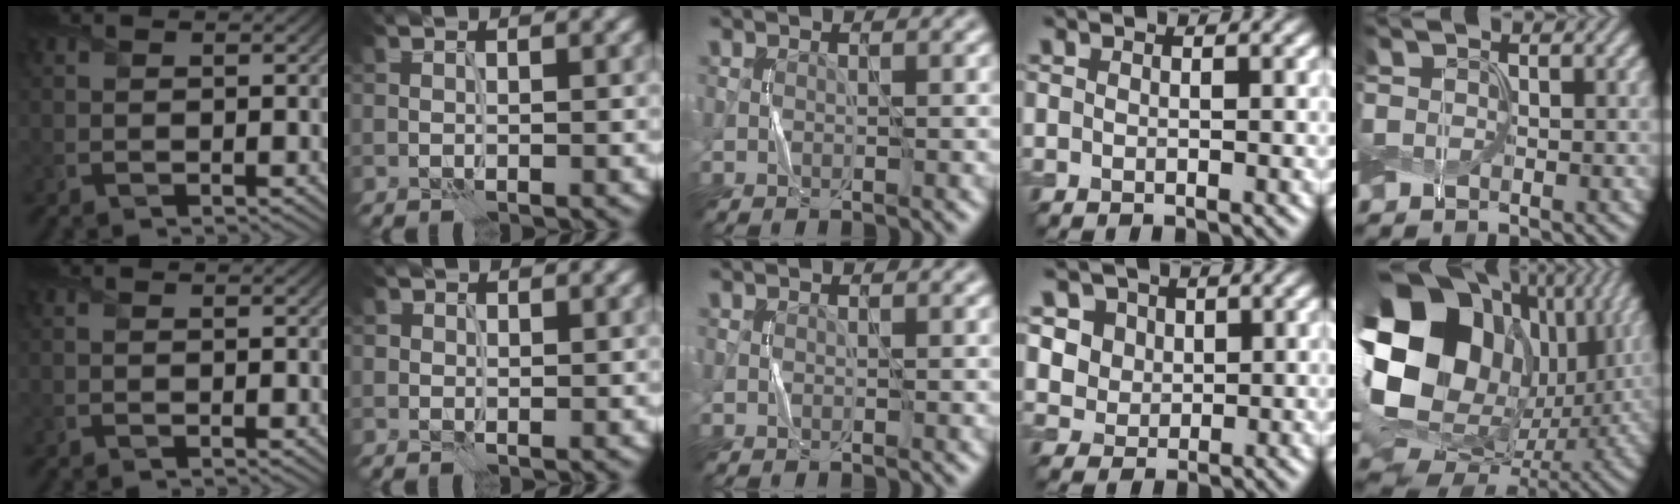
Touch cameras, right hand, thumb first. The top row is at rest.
{"index": {"total": 0.7, "force": [0.3, 0.6, 0.2], "torque": [0.000, -0.003, 0.007]}, "ring": {"total": 5.3, "force": [2.5, 4.2, 1.9], "torque": [-0.045, -0.002, 0.045]}, "little": {"total": 22.6, "force": [3.0, 17.3, 14.3], "torque": [-0.312, -0.022, 0.050]}}